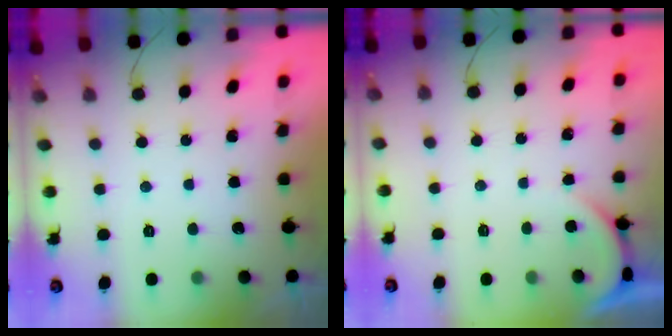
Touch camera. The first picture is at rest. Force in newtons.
{"total": 2.0, "press": 2.0, "slide": 0.2}